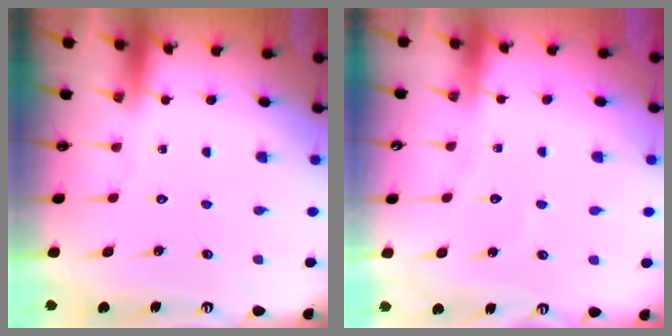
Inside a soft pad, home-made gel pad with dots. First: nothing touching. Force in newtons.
{"total": 4.9, "press": 4.9, "slide": 0.4}